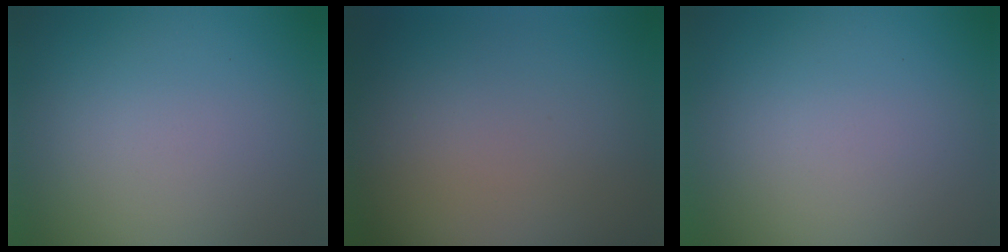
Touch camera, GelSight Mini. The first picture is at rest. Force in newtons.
{"total": 0.0}
{"total": 0.0}